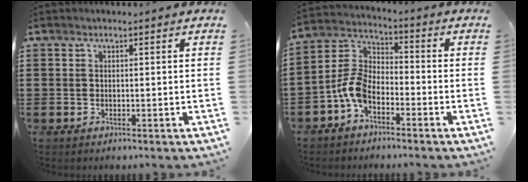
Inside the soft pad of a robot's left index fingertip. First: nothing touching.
{"total": 7.1, "force": [-4.2, 3.7, 4.4], "torque": [-0.130, -0.003, -0.093]}